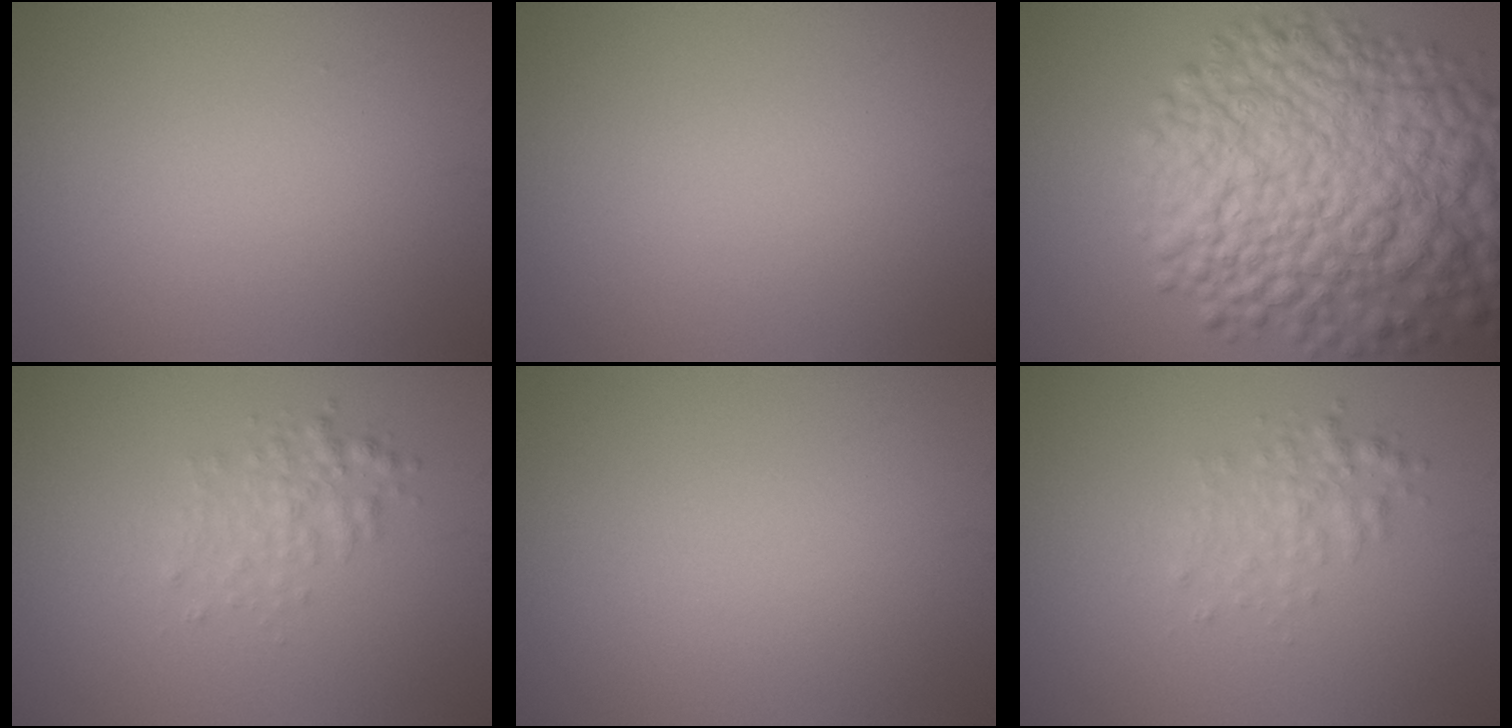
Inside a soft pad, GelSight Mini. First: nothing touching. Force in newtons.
{"total": 0.0}
{"total": 13.7, "press": 13.7, "slide": 0.5}
{"total": 2.0, "press": 2.0, "slide": 0.1}
{"total": 0.0}
{"total": 2.0, "press": 2.0, "slide": 0.1}